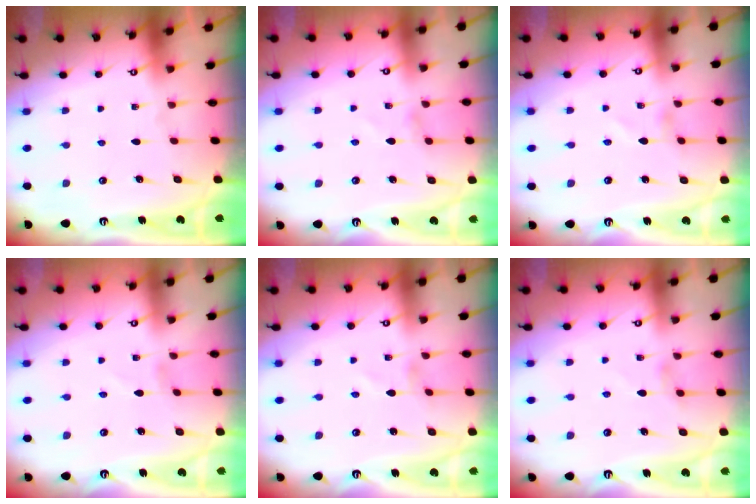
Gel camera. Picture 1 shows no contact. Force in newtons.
{"total": 0.5, "press": 0.5, "slide": 0.1}
{"total": 0.0}
{"total": 1.1, "press": 1.1, "slide": 0.1}
{"total": 0.0}
{"total": 0.9, "press": 0.9, "slide": 0.3}